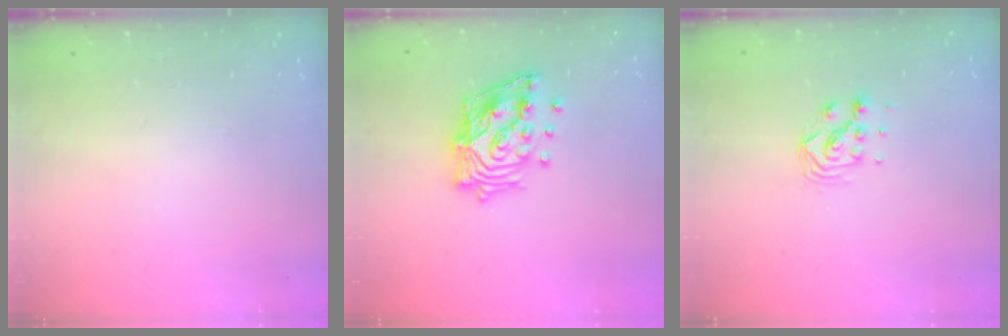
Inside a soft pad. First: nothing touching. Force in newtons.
{"total": 16.3, "press": 16.1, "slide": 2.3}
{"total": 6.8, "press": 6.8, "slide": 0.4}